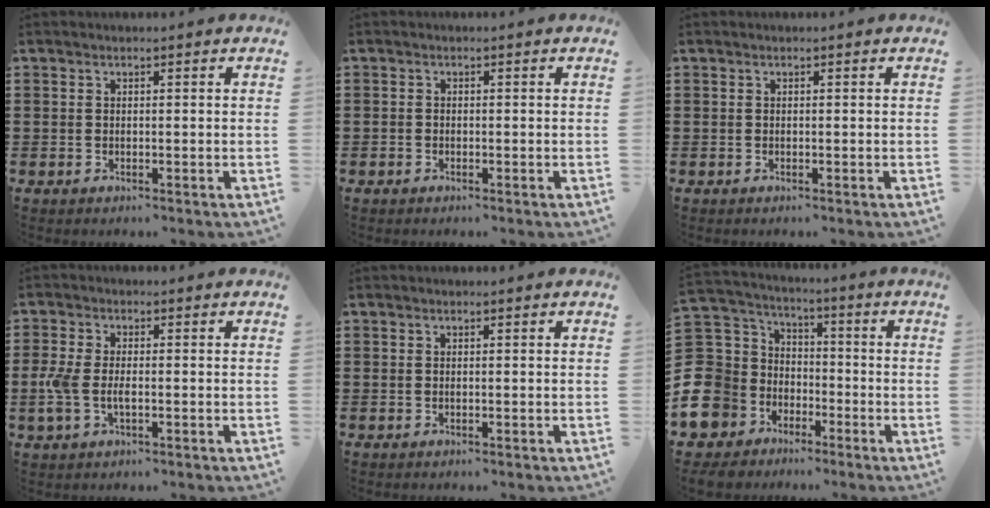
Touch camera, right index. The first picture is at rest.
{"total": 0.7, "force": [-0.6, 0.3, 0.2], "torque": [-0.003, -0.001, -0.013]}
{"total": 0.0}
{"total": 4.0, "force": [-0.9, 1.9, 3.4], "torque": [-0.082, -0.004, -0.021]}
{"total": 0.0}
{"total": 13.0, "force": [-6.2, 11.0, 2.9], "torque": [-0.135, 0.000, -0.114]}